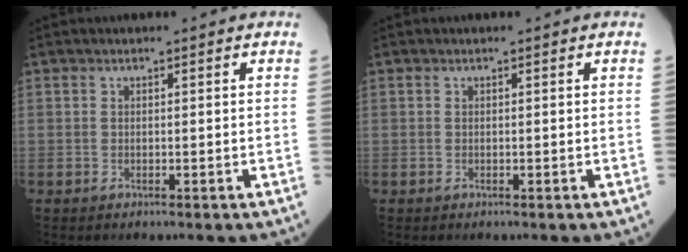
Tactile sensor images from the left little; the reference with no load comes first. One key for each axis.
{"total": 0.0}